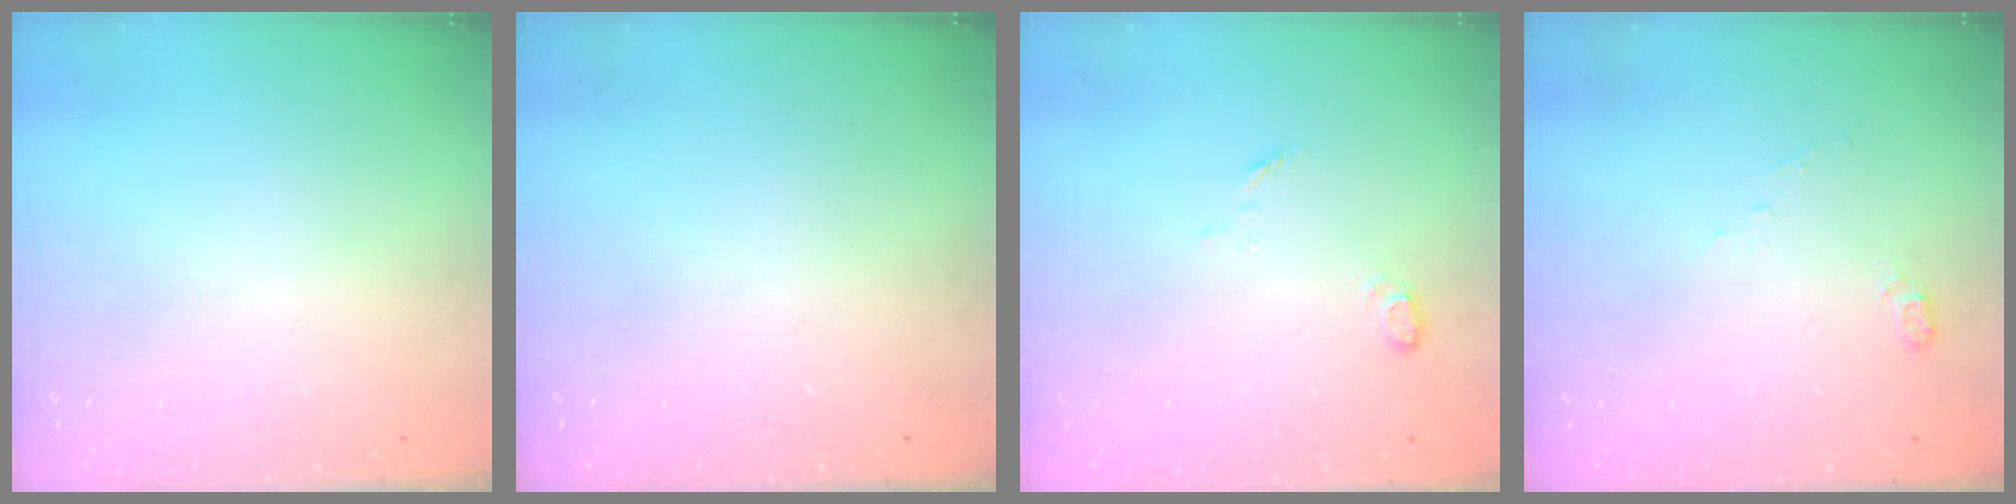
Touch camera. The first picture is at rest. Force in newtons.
{"total": 0.0}
{"total": 4.2, "press": 4.1, "slide": 0.9}
{"total": 4.4, "press": 4.3, "slide": 1.0}